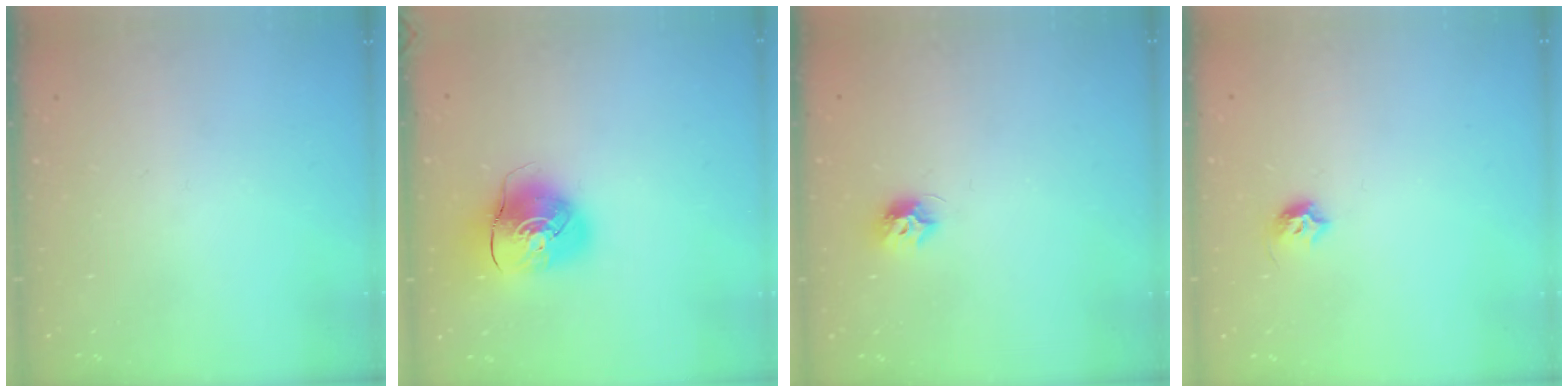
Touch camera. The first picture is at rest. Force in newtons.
{"total": 9.7, "press": 9.6, "slide": 1.4}
{"total": 7.1, "press": 7.1, "slide": 0.5}
{"total": 5.7, "press": 5.6, "slide": 1.0}